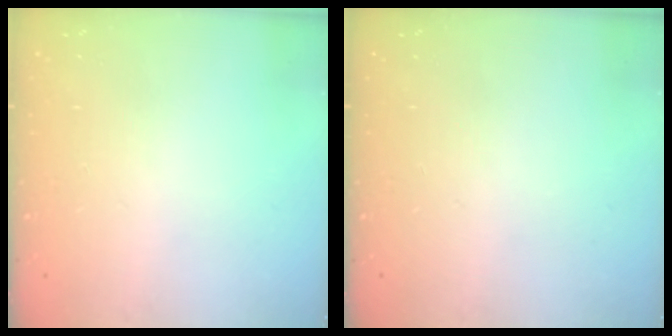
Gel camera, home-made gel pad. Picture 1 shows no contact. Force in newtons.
{"total": 0.0}